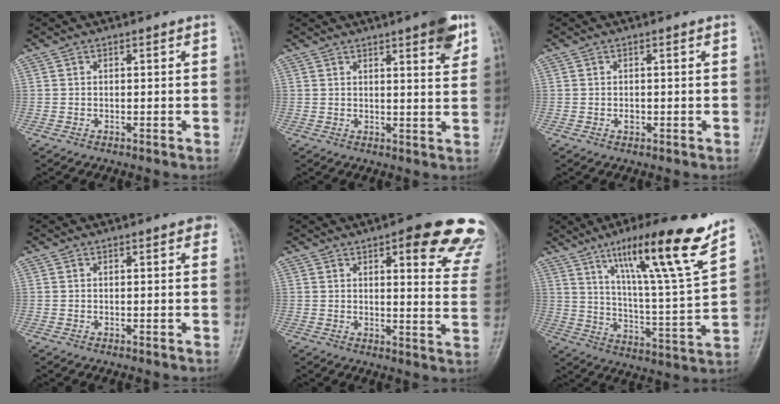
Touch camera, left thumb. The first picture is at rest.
{"total": 7.1, "force": [4.2, 1.4, 5.6], "torque": [-0.065, -0.019, 0.052]}
{"total": 1.1, "force": [0.0, 0.7, 0.9], "torque": [-0.008, 0.000, 0.000]}
{"total": 1.7, "force": [0.9, 0.5, 1.3], "torque": [-0.015, 0.000, 0.008]}
{"total": 18.1, "force": [11.2, 5.0, 13.2], "torque": [-0.117, -0.042, 0.118]}
{"total": 19.4, "force": [12.6, 1.1, 14.7], "torque": [-0.214, -0.067, 0.202]}